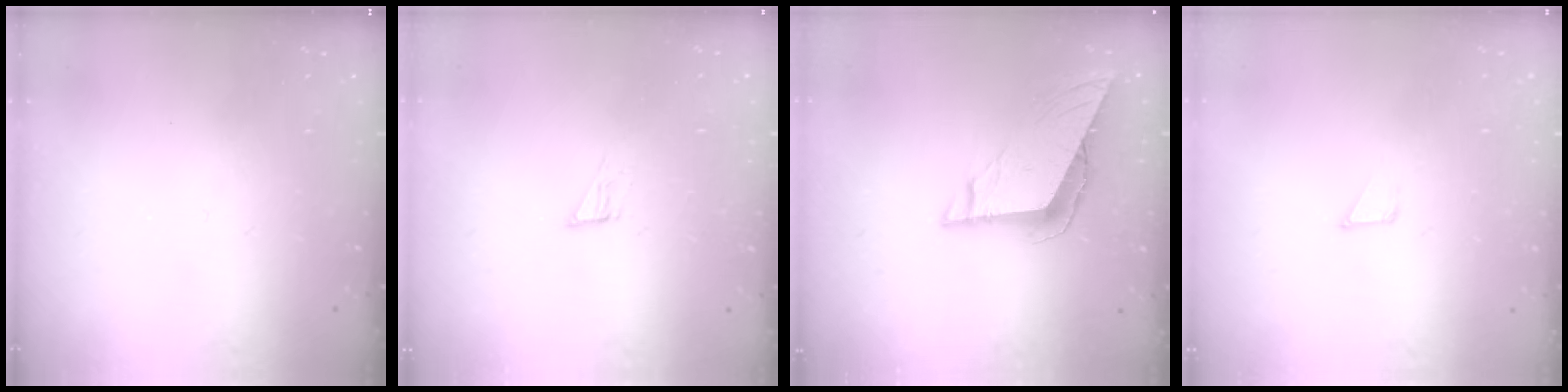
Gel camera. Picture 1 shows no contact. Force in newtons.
{"total": 4.3, "press": 4.3, "slide": 0.3}
{"total": 8.3, "press": 8.2, "slide": 1.5}
{"total": 1.6, "press": 1.6, "slide": 0.1}